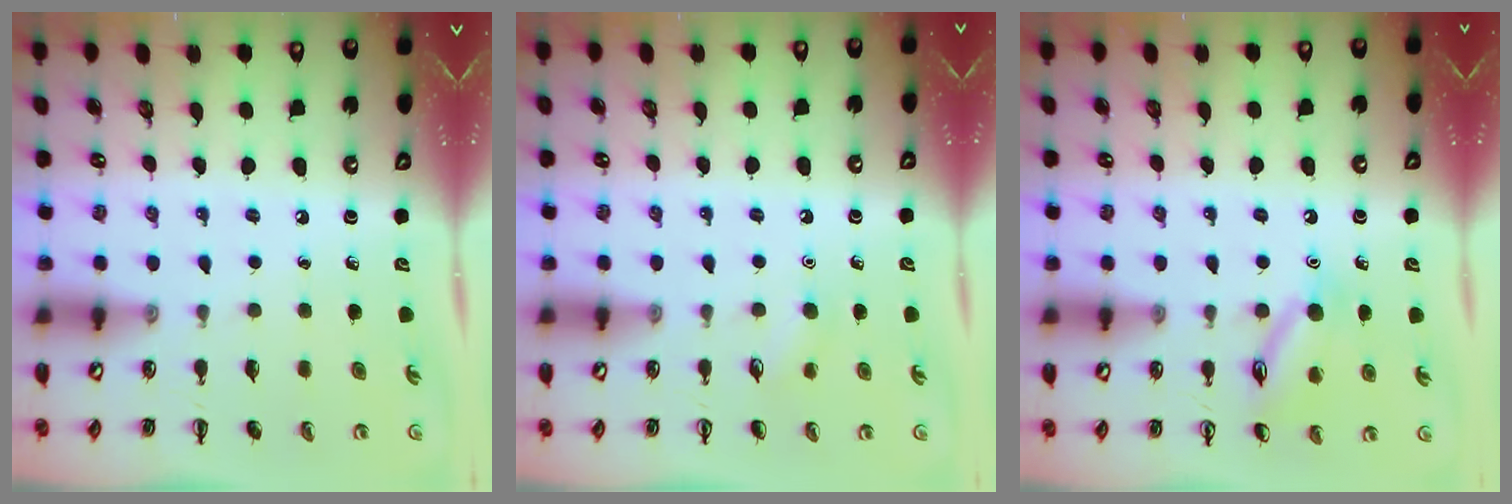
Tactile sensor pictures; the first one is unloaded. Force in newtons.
{"total": 4.7, "press": 4.5, "slide": 1.2}
{"total": 11.4, "press": 11.3, "slide": 0.7}